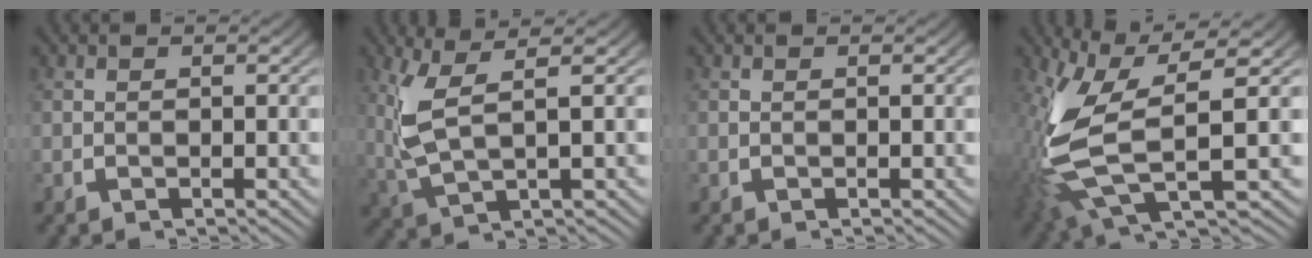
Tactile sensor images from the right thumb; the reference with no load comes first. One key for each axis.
{"total": 6.1, "fx": 1.5, "fy": 2.9, "fz": 5.2, "tx": -0.128, "ty": -0.002, "tz": 0.038}
{"total": 0.0}
{"total": 11.6, "fx": -0.1, "fy": 5.5, "fz": 10.3, "tx": -0.220, "ty": -0.022, "tz": 0.012}